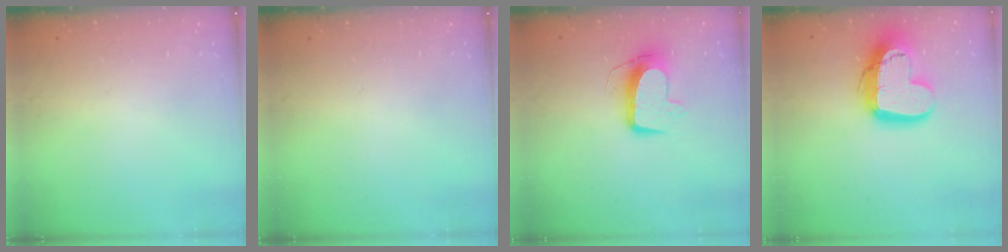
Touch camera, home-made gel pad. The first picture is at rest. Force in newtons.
{"total": 0.0}
{"total": 11.0, "press": 10.9, "slide": 0.7}
{"total": 16.8, "press": 16.7, "slide": 1.5}